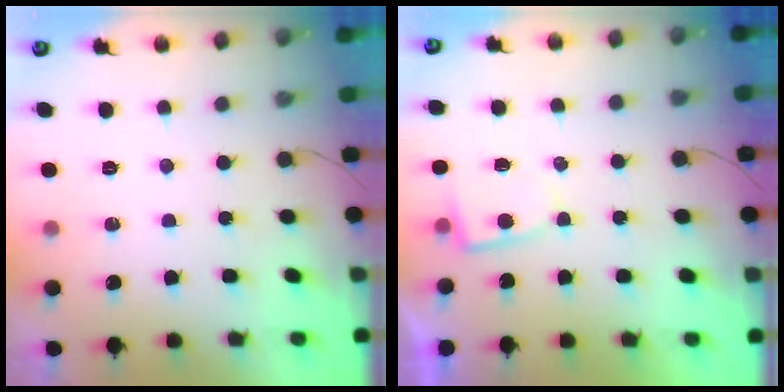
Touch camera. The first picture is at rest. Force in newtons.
{"total": 2.8, "press": 2.7, "slide": 0.4}